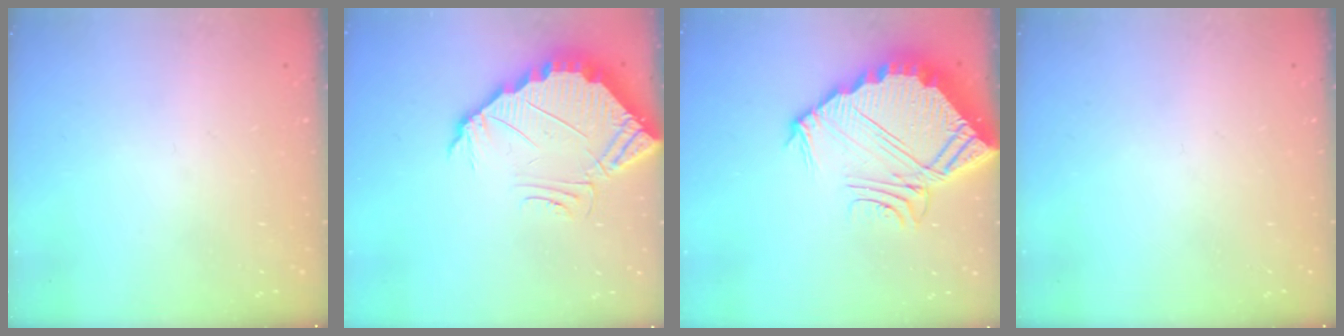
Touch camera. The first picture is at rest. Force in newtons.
{"total": 5.0, "press": 5.0, "slide": 0.3}
{"total": 9.4, "press": 9.4, "slide": 0.7}
{"total": 0.0}